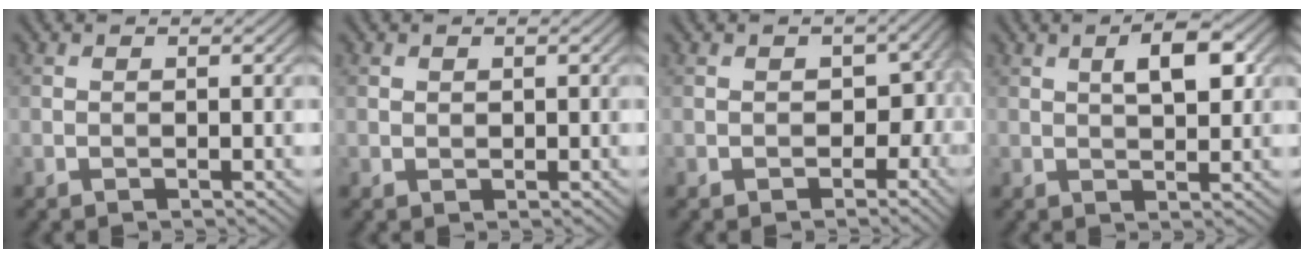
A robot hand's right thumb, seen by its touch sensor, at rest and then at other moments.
{"total": 0.6, "force": [0.2, 0.5, 0.1], "torque": [-0.005, -0.005, 0.004]}
{"total": 4.0, "force": [-0.5, 3.2, 2.3], "torque": [-0.033, -0.009, -0.008]}
{"total": 4.9, "force": [1.7, 2.1, 4.1], "torque": [-0.069, 0.005, 0.026]}